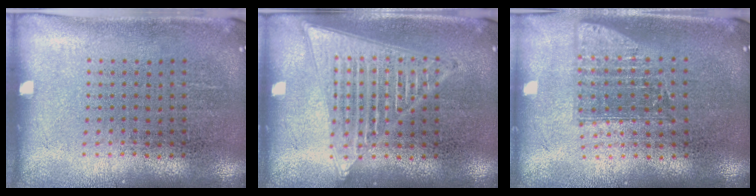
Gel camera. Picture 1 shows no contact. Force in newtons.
{"total": 2.0, "press": 2.0, "slide": 0.2}
{"total": 1.6, "press": 1.2, "slide": 1.0}